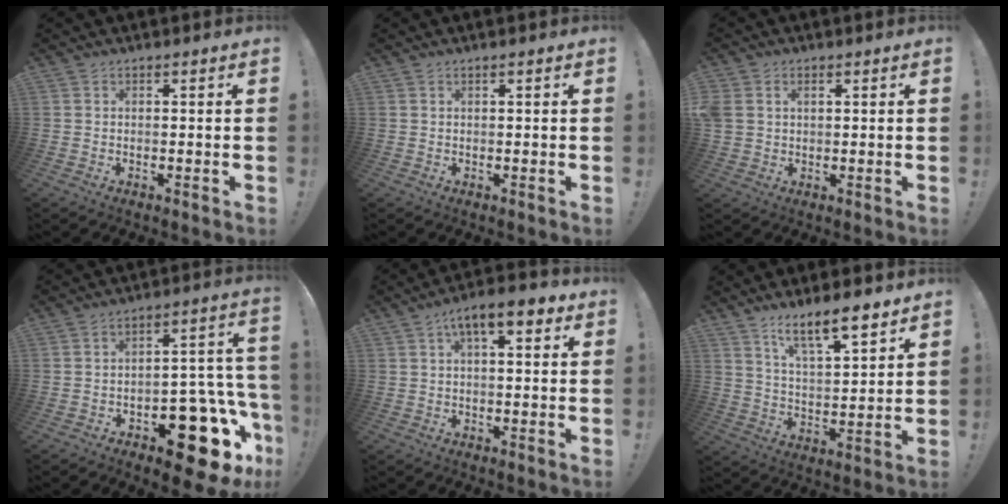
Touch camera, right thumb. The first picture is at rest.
{"total": 0.7, "force": [0.5, -0.1, 0.5], "torque": [-0.006, -0.002, 0.007]}
{"total": 3.6, "force": [1.1, 2.9, 1.8], "torque": [-0.041, 0.000, 0.021]}
{"total": 19.5, "force": [-9.5, 9.7, 13.9], "torque": [-0.133, 0.058, -0.137]}
{"total": 8.4, "force": [3.7, 3.2, 6.9], "torque": [-0.096, -0.008, 0.059]}
{"total": 11.9, "force": [8.8, 3.0, 7.4], "torque": [-0.117, -0.053, 0.150]}